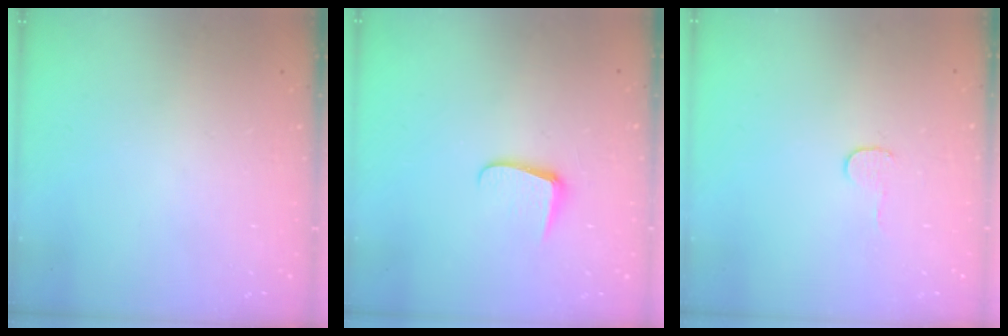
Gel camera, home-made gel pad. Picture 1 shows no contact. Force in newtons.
{"total": 6.0, "press": 6.0, "slide": 0.8}
{"total": 3.7, "press": 3.6, "slide": 0.3}